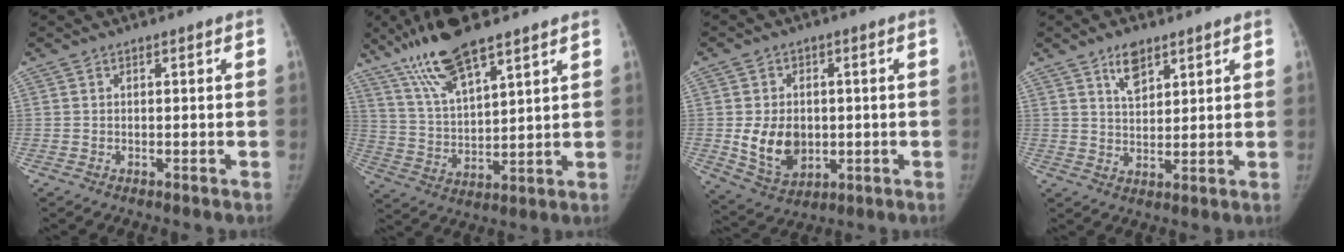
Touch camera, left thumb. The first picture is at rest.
{"total": 13.9, "force": [9.9, 3.2, 9.2], "torque": [-0.172, -0.036, 0.200]}
{"total": 9.8, "force": [-0.5, 7.4, 6.4], "torque": [-0.084, -0.010, 0.012]}
{"total": 5.6, "force": [3.7, 2.7, 3.3], "torque": [-0.039, -0.025, 0.065]}